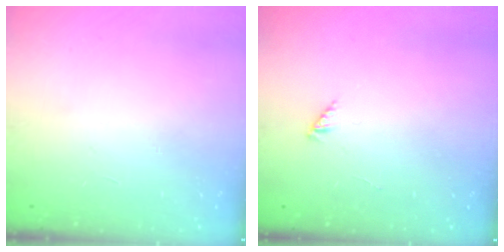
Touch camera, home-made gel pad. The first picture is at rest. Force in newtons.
{"total": 0.0}